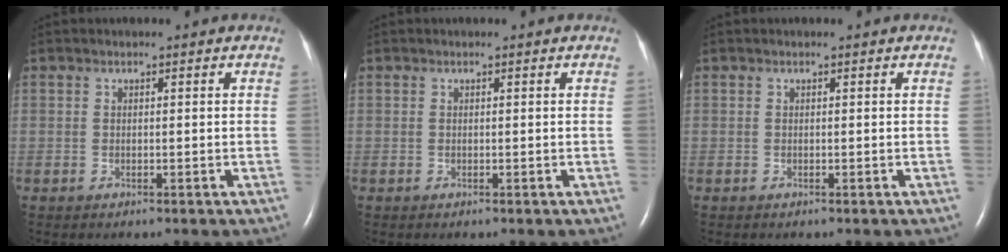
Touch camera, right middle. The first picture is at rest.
{"total": 0.0}
{"total": 0.0}